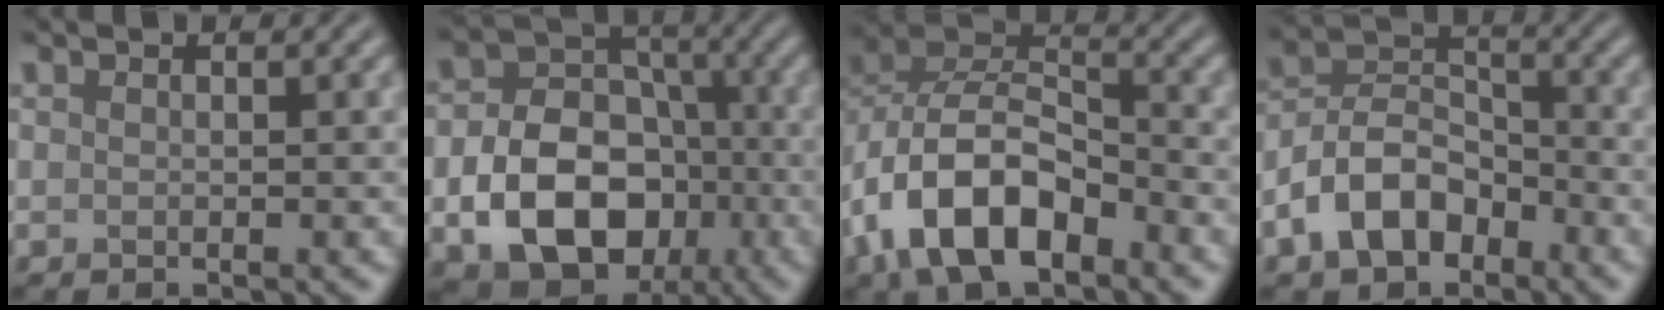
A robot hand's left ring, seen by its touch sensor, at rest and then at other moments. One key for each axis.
{"total": 10.3, "fx": -3.2, "fy": 7.5, "fz": 6.2, "tx": -0.106, "ty": -0.008, "tz": -0.057}
{"total": 9.8, "fx": -4.5, "fy": 5.4, "fz": 6.8, "tx": -0.132, "ty": 0.011, "tz": -0.093}
{"total": 6.4, "fx": -3.4, "fy": 4.1, "fz": 3.6, "tx": -0.064, "ty": 0.006, "tz": -0.075}